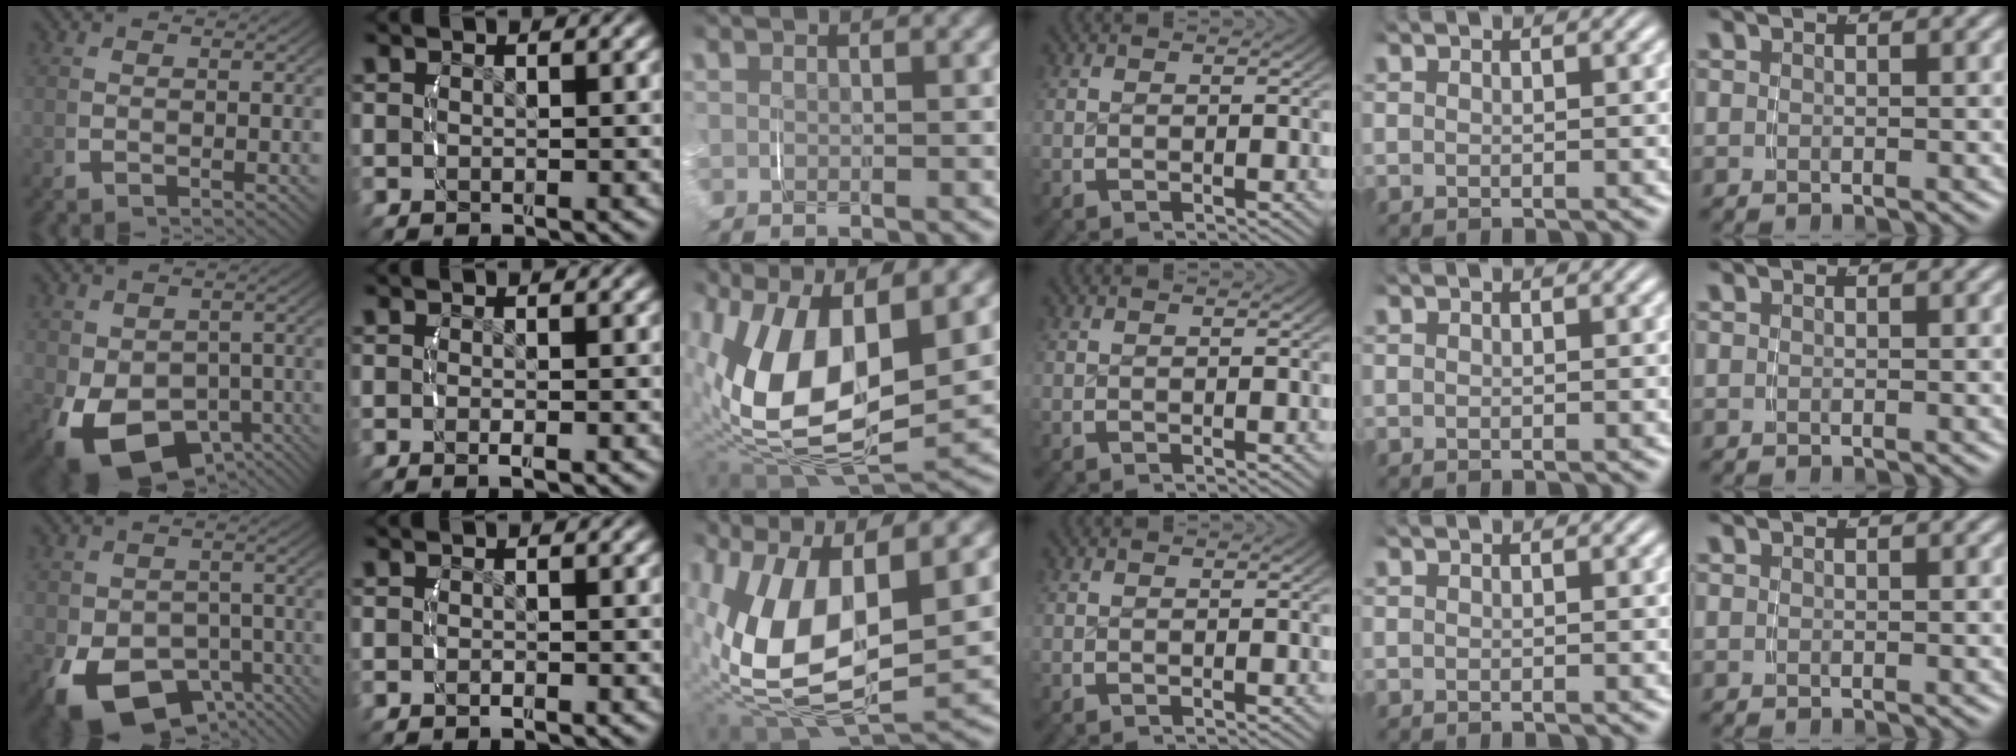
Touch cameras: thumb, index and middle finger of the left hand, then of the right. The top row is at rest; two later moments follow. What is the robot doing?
{"motion": "grasp_and_lifting", "object": "velcro strap"}